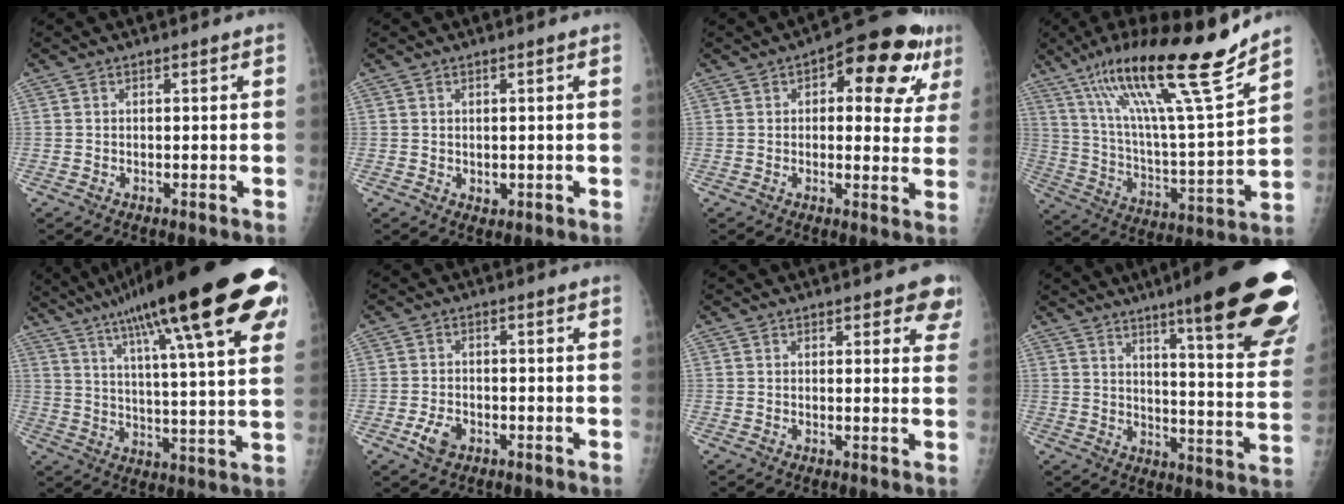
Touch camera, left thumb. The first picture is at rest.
{"total": 1.2, "force": [0.0, 0.9, 0.8], "torque": [-0.008, -0.003, 0.005]}
{"total": 14.9, "force": [5.9, 6.8, 11.8], "torque": [-0.109, 0.004, 0.067]}
{"total": 24.1, "force": [16.7, 1.9, 17.3], "torque": [-0.272, -0.064, 0.292]}
{"total": 30.1, "force": [16.6, 5.7, 24.5], "torque": [-0.341, -0.007, 0.245]}
{"total": 3.6, "force": [-1.7, 2.3, 2.2], "torque": [-0.041, 0.007, -0.029]}
{"total": 5.4, "force": [3.9, 2.3, 3.0], "torque": [0.003, -0.014, 0.034]}
{"total": 26.4, "force": [16.5, 3.6, 20.3], "torque": [-0.222, -0.072, 0.220]}